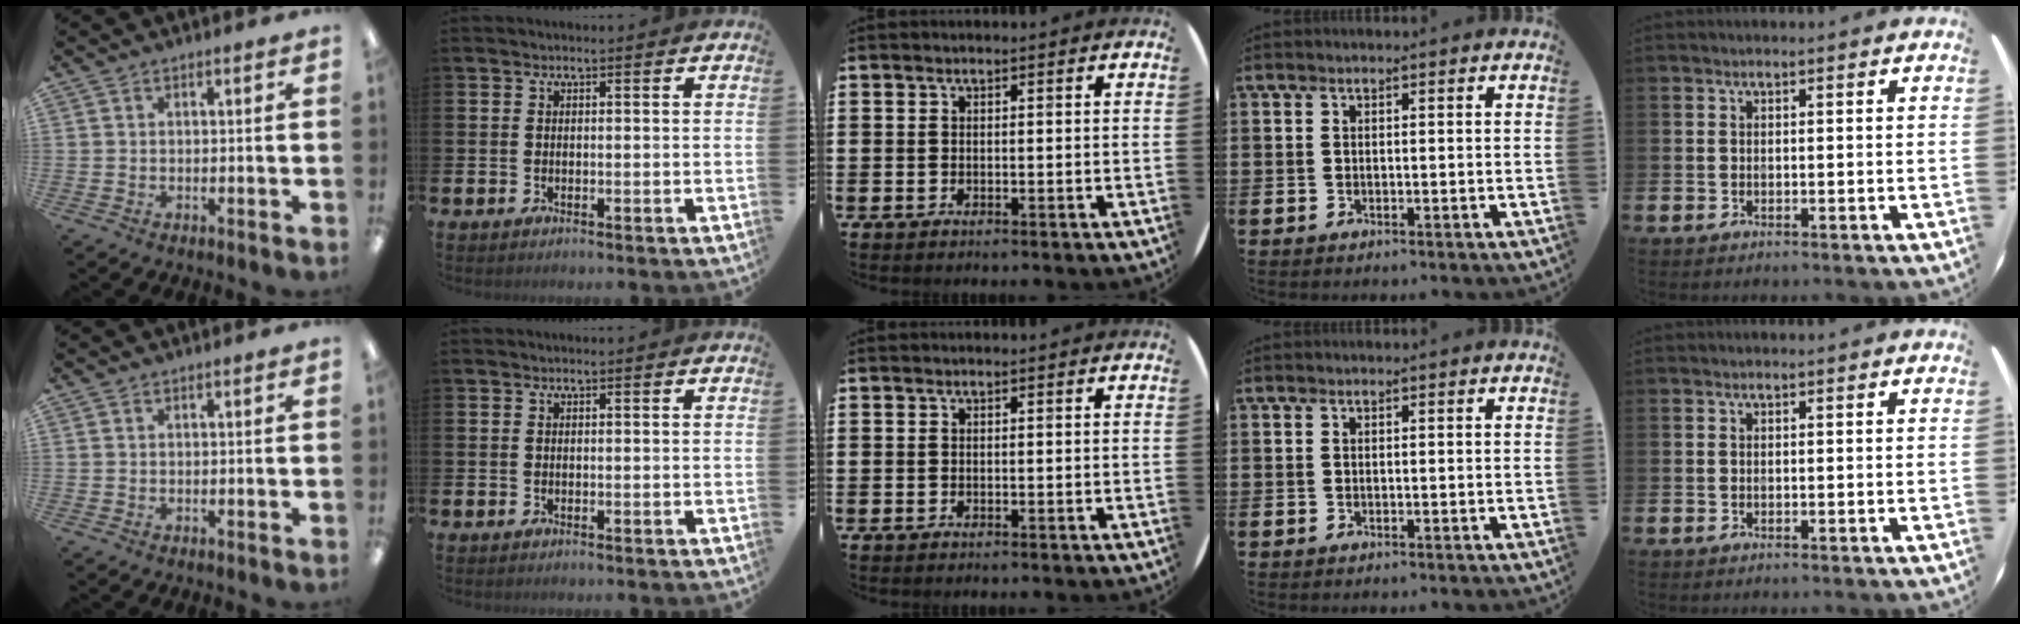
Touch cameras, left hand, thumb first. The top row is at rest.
{}